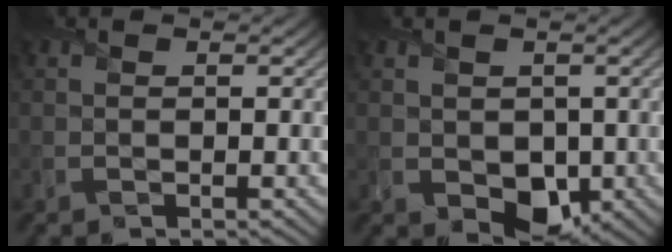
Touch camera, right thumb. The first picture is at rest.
{"total": 4.2, "force": [-0.1, 3.4, 2.5], "torque": [-0.058, -0.018, 0.005]}